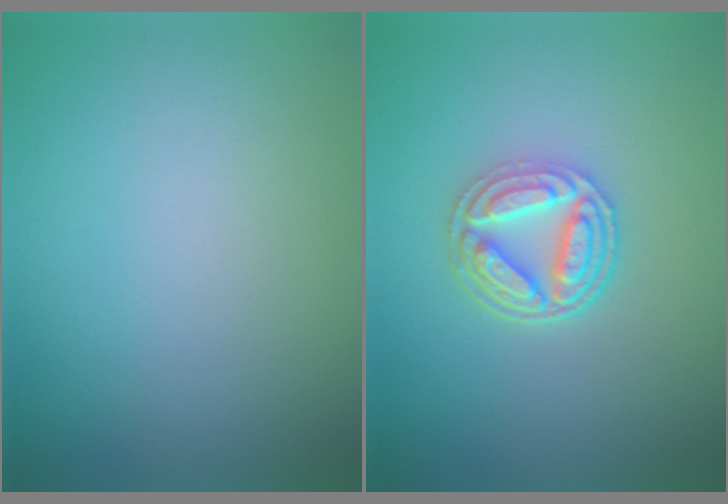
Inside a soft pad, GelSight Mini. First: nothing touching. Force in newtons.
{"total": 4.6, "press": 3.7, "slide": 2.7}